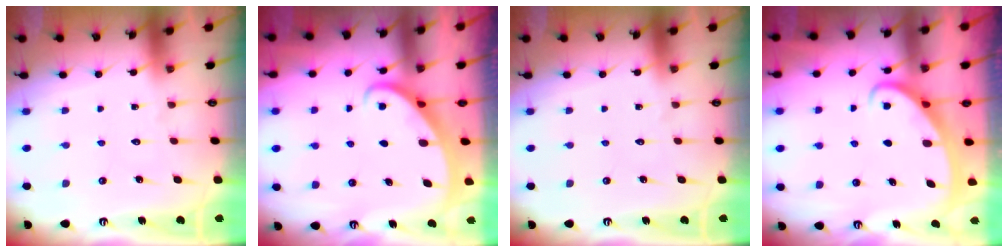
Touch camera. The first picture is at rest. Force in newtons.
{"total": 2.2, "press": 2.2, "slide": 0.3}
{"total": 0.0}
{"total": 2.4, "press": 2.4, "slide": 0.4}